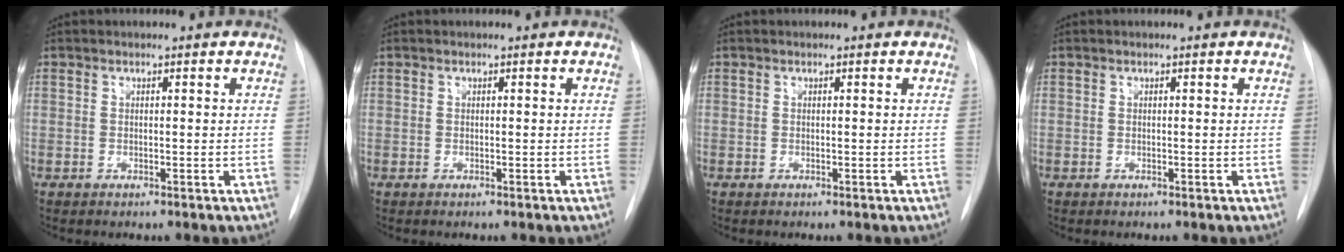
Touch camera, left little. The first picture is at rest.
{"total": 0.0}
{"total": 0.0}
{"total": 0.0}